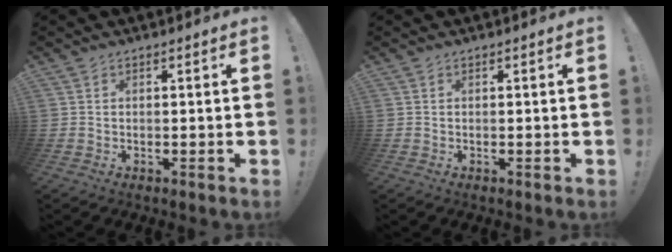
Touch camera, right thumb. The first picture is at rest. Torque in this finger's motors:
{"motor_torque": [-0.08, 0.08, -0.03, 0.03, 0.00]}